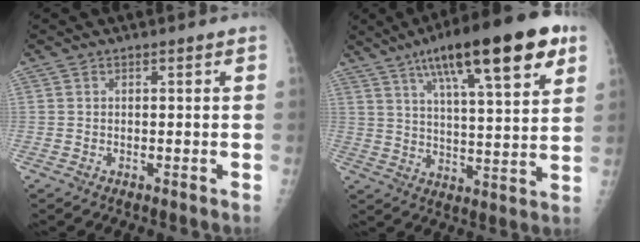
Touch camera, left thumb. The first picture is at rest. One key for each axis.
{"total": 22.1, "fx": 11.8, "fy": 5.4, "fz": 17.9, "tx": -0.255, "ty": -0.020, "tz": 0.181}